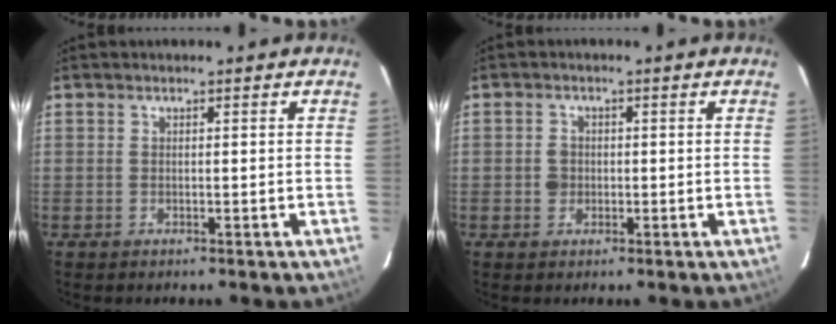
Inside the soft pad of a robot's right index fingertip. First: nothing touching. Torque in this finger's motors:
{"motor_torque": [0.32, 0.12, 0.11, 0.03]}